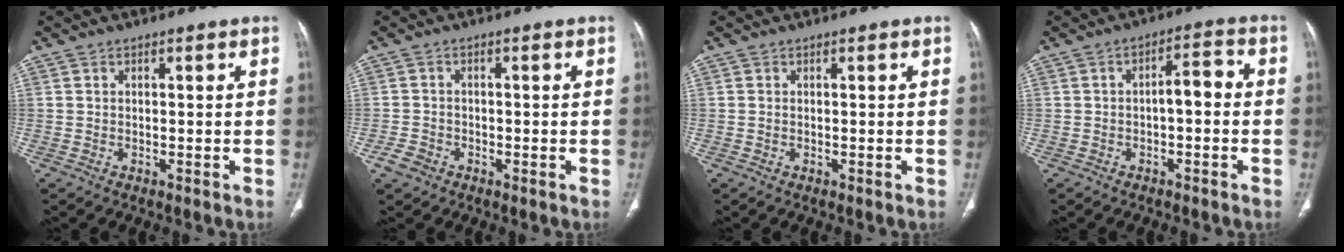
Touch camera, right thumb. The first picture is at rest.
{"total": 2.7, "force": [-1.5, 2.1, 1.0], "torque": [-0.016, 0.011, -0.026]}
{"total": 0.0}
{"total": 4.7, "force": [-0.8, 2.1, 4.1], "torque": [-0.052, 0.027, -0.017]}